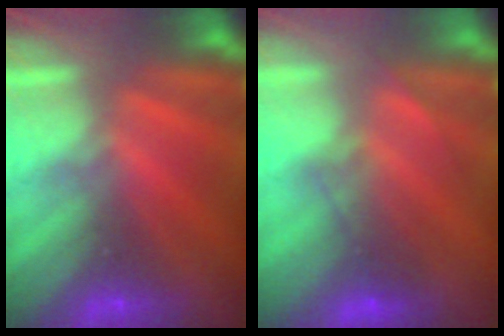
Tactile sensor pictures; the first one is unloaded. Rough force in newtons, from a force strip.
{"total": 4.3}